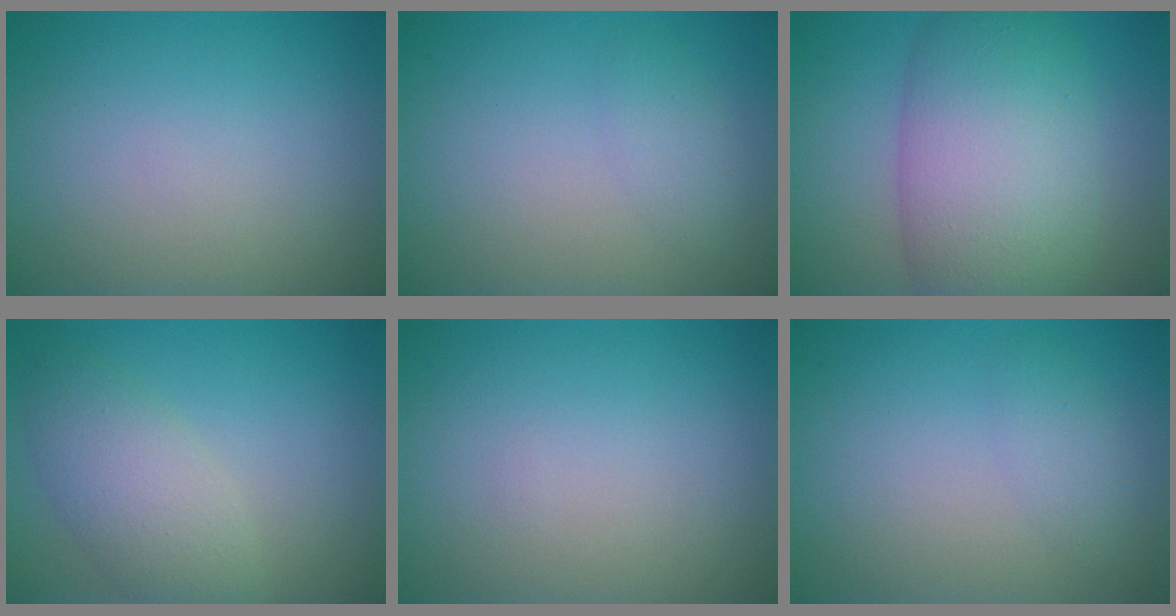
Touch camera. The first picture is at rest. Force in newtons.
{"total": 1.5, "press": 1.5, "slide": 0.1}
{"total": 10.7, "press": 10.7, "slide": 0.3}
{"total": 4.3, "press": 4.3, "slide": 0.3}
{"total": 0.0}
{"total": 1.5, "press": 1.5, "slide": 0.1}